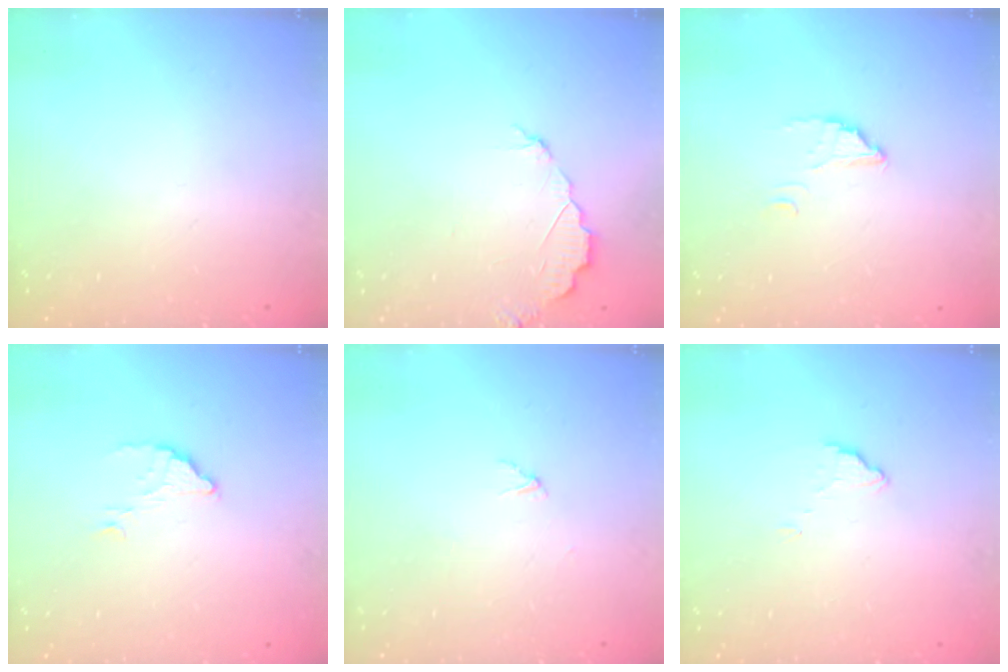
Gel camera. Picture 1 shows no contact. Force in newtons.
{"total": 5.0, "press": 5.0, "slide": 0.5}
{"total": 2.7, "press": 2.7, "slide": 0.1}
{"total": 3.3, "press": 3.3, "slide": 0.1}
{"total": 2.7, "press": 2.7, "slide": 0.1}
{"total": 2.9, "press": 2.9, "slide": 0.4}